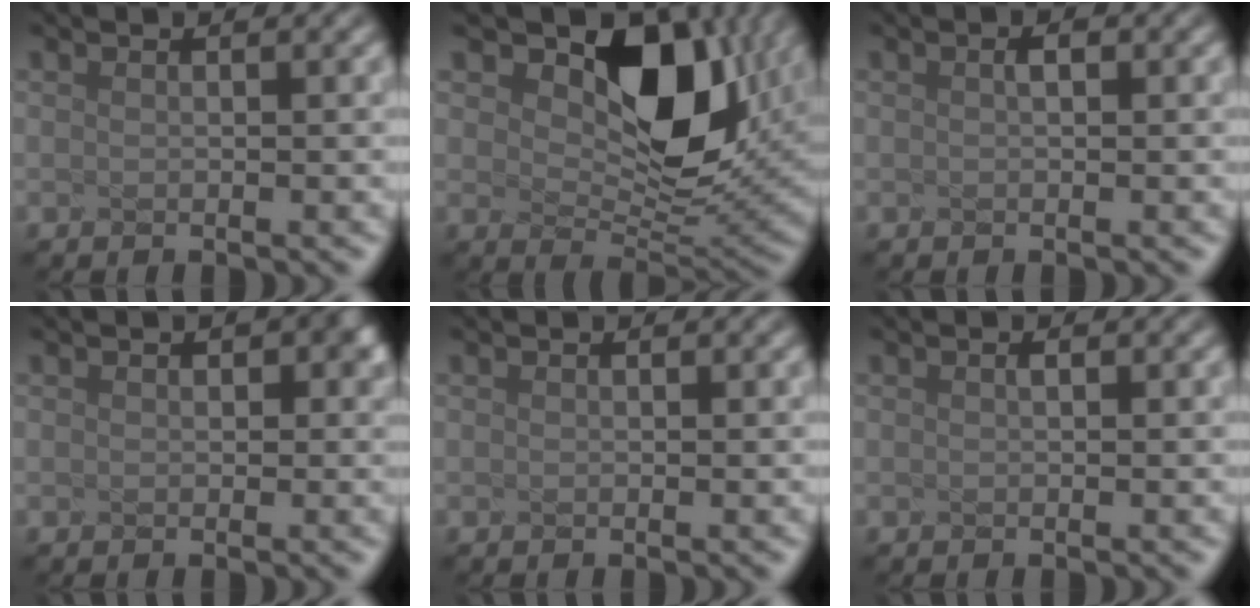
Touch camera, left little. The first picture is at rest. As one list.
[{"total": 5.7, "force": [1.8, 3.3, 4.3], "torque": [-0.093, -0.023, 0.065]}, {"total": 1.3, "force": [-1.0, -0.8, -0.3], "torque": [-0.022, -0.005, 0.018]}, {"total": 1.0, "force": [0.2, 0.2, 1.0], "torque": [-0.031, -0.003, 0.040]}, {"total": 0.0}, {"total": 0.6, "force": [-0.5, -0.3, -0.1], "torque": [-0.009, -0.010, 0.007]}]